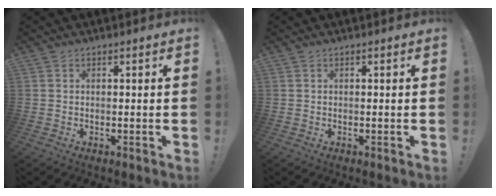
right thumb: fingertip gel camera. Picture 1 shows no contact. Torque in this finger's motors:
{"motor_torque": [-0.02, 0.02, 0.01, -0.02, 0.03]}